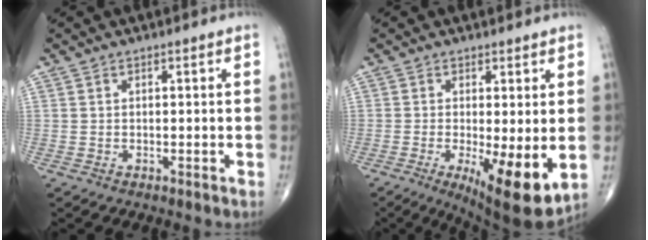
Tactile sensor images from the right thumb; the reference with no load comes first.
{"total": 11.6, "force": [-2.2, 3.1, 10.9], "torque": [-0.167, -0.030, -0.028]}